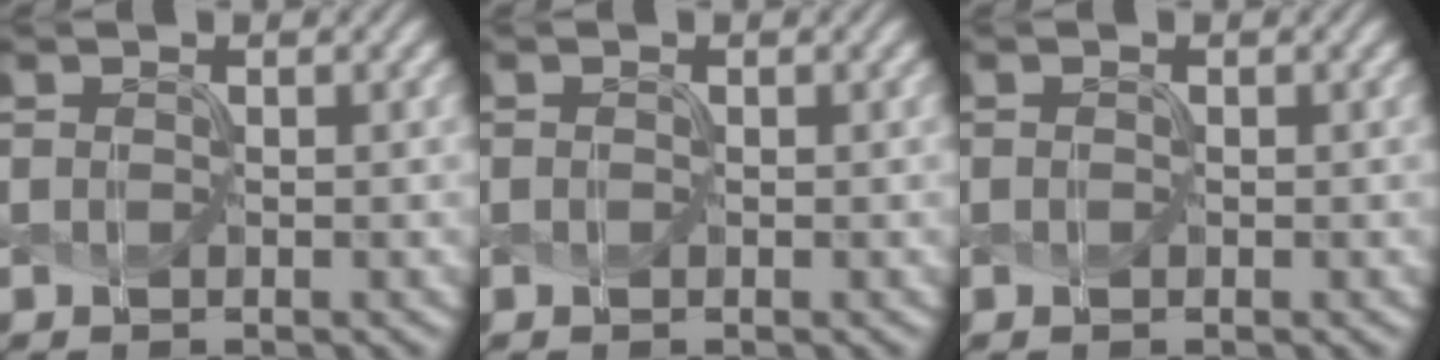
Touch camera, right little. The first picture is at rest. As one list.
[{"total": 0.0}, {"total": 0.0}]